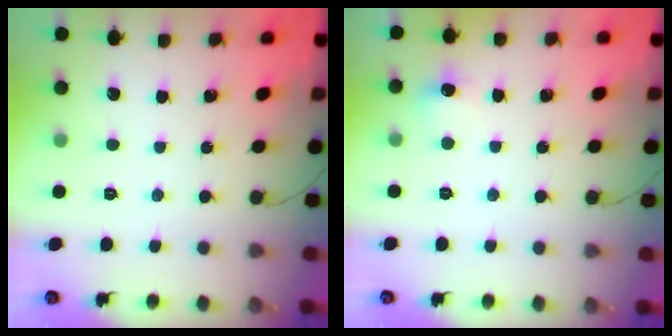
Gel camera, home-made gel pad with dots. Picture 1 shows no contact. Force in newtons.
{"total": 5.8, "press": 5.6, "slide": 1.6}